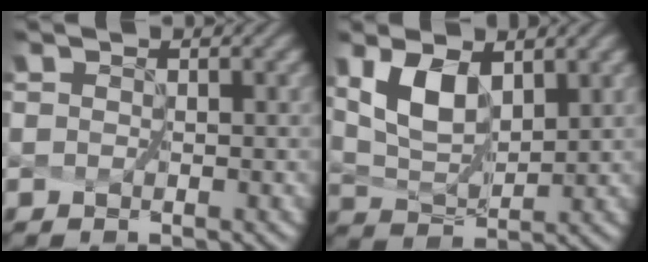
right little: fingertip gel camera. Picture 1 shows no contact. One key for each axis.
{"total": 3.1, "fx": 1.7, "fy": 1.1, "fz": 2.3, "tx": -0.052, "ty": -0.012, "tz": 0.044}